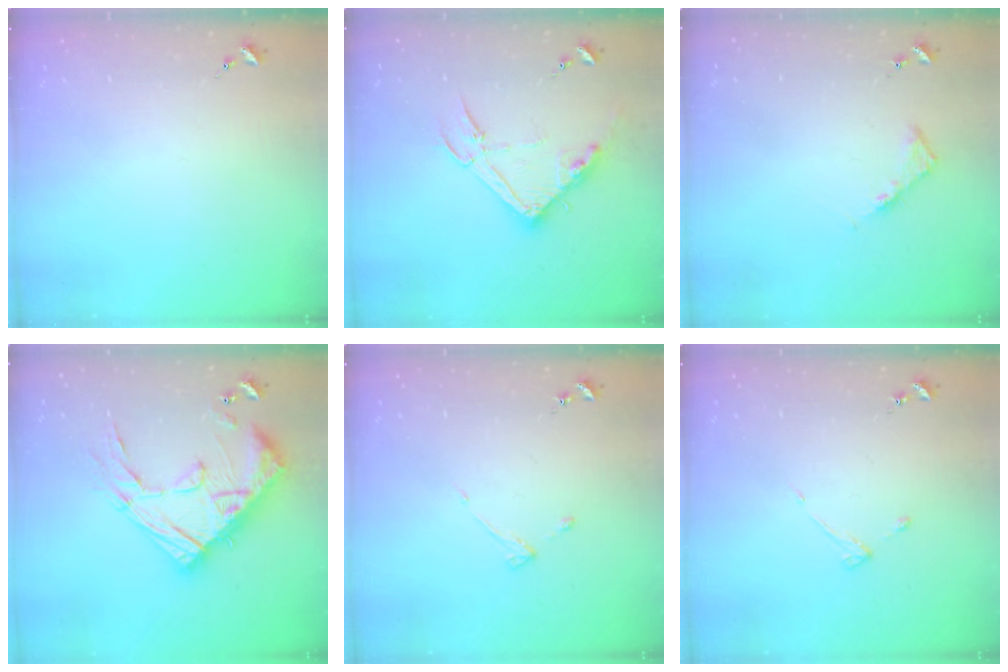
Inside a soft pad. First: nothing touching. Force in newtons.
{"total": 15.2, "press": 15.2, "slide": 0.6}
{"total": 4.1, "press": 4.0, "slide": 0.5}
{"total": 24.5, "press": 24.4, "slide": 2.2}
{"total": 3.0, "press": 3.0, "slide": 0.4}
{"total": 3.0, "press": 3.0, "slide": 0.4}